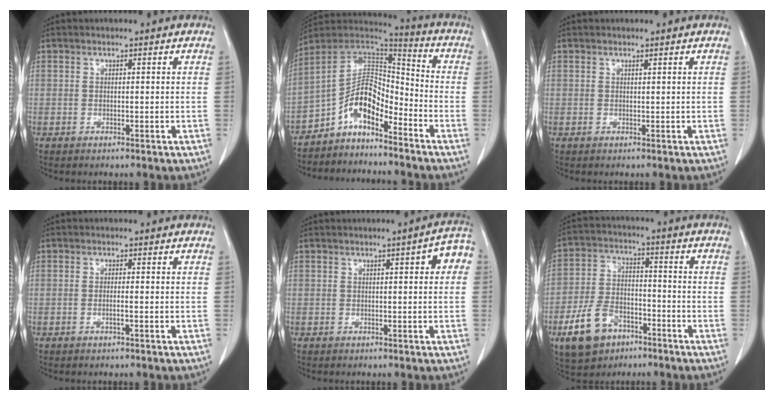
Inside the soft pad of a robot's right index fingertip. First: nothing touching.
{"total": 9.7, "force": [-6.2, 4.1, 6.2], "torque": [-0.108, 0.039, -0.116]}
{"total": 0.0}
{"total": 1.1, "force": [-0.4, -0.1, 1.0], "torque": [-0.022, 0.000, -0.007]}
{"total": 4.0, "force": [0.9, 1.0, 3.7], "torque": [-0.040, 0.013, 0.005]}
{"total": 10.6, "force": [-5.8, 6.7, 5.8], "torque": [-0.130, 0.006, -0.099]}